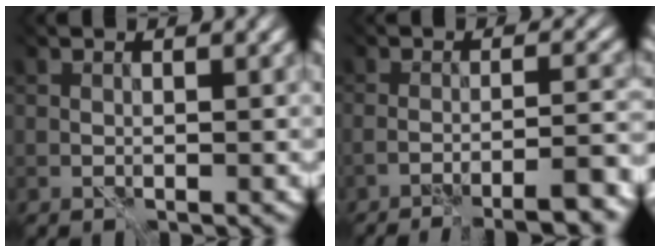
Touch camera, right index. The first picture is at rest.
{"total": 5.4, "force": [-3.9, 0.6, 3.7], "torque": [-0.046, 0.000, -0.060]}